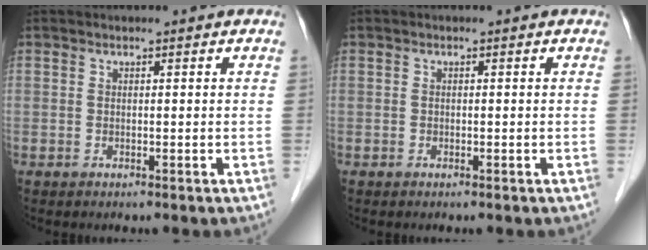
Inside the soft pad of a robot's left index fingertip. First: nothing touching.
{"total": 0.0}